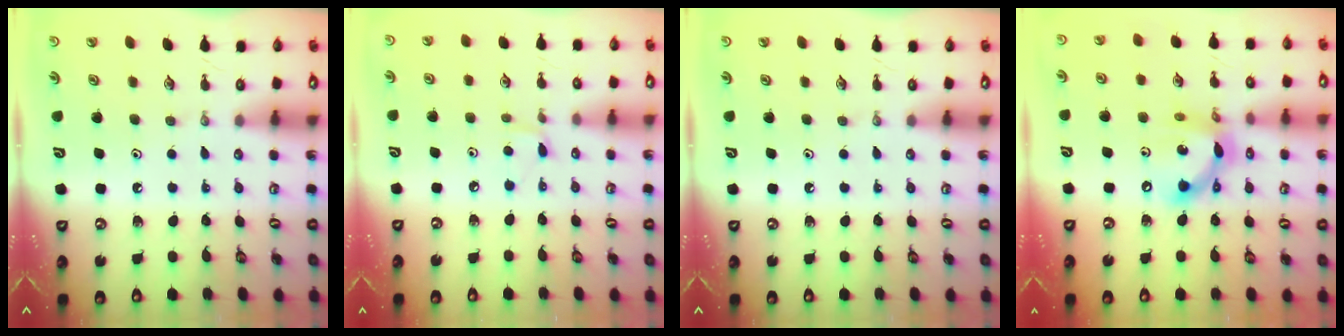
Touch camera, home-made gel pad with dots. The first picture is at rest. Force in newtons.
{"total": 5.8, "press": 5.8, "slide": 0.6}
{"total": 0.0}
{"total": 14.2, "press": 14.1, "slide": 1.1}